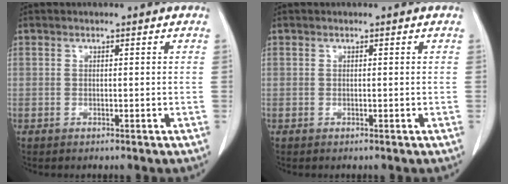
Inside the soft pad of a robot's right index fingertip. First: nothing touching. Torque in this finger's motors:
{"motor_torque": [0.00, 0.00, 0.00, 0.00]}